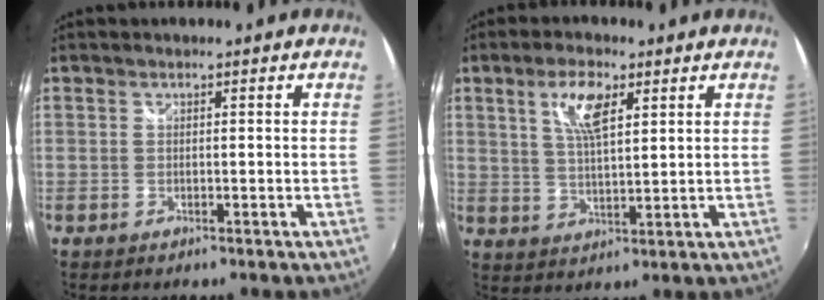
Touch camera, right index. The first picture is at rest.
{"total": 7.0, "force": [3.3, 2.4, 5.7], "torque": [-0.106, 0.005, 0.064]}